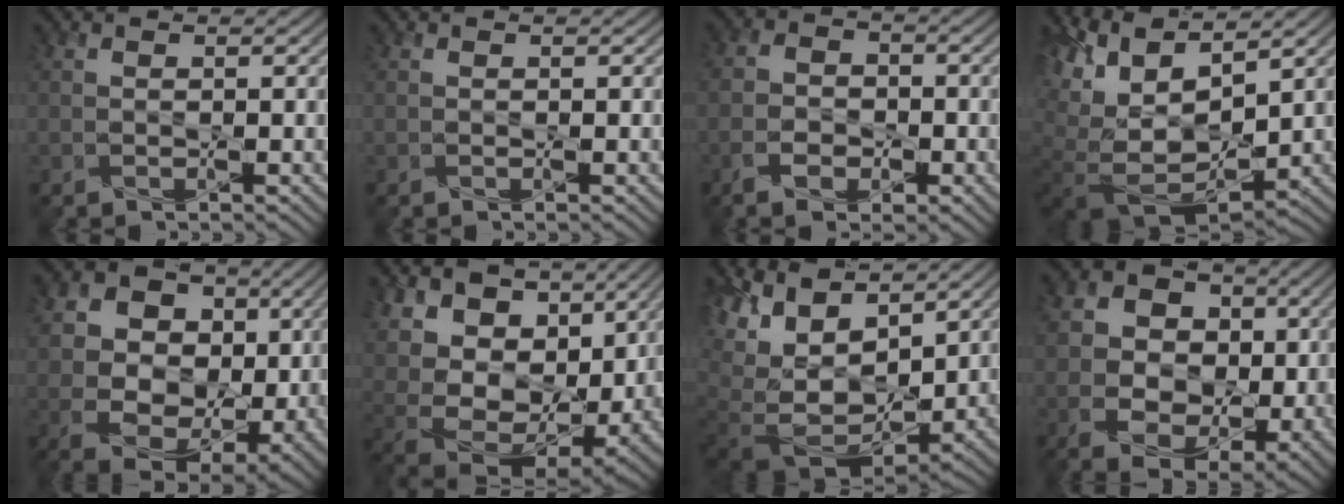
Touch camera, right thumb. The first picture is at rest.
{"total": 0.0}
{"total": 5.3, "force": [-2.3, 3.5, 3.2], "torque": [-0.067, -0.009, -0.049]}
{"total": 13.9, "force": [2.5, 9.0, 10.3], "torque": [-0.220, -0.004, 0.089]}
{"total": 13.0, "force": [2.8, 9.8, 8.0], "torque": [-0.175, 0.020, 0.049]}
{"total": 17.4, "force": [8.1, 11.2, 10.7], "torque": [-0.235, 0.033, 0.145]}
{"total": 14.7, "force": [3.1, 10.4, 9.9], "torque": [-0.245, -0.008, 0.102]}
{"total": 10.2, "force": [0.4, 8.1, 6.2], "torque": [-0.131, -0.004, 0.002]}